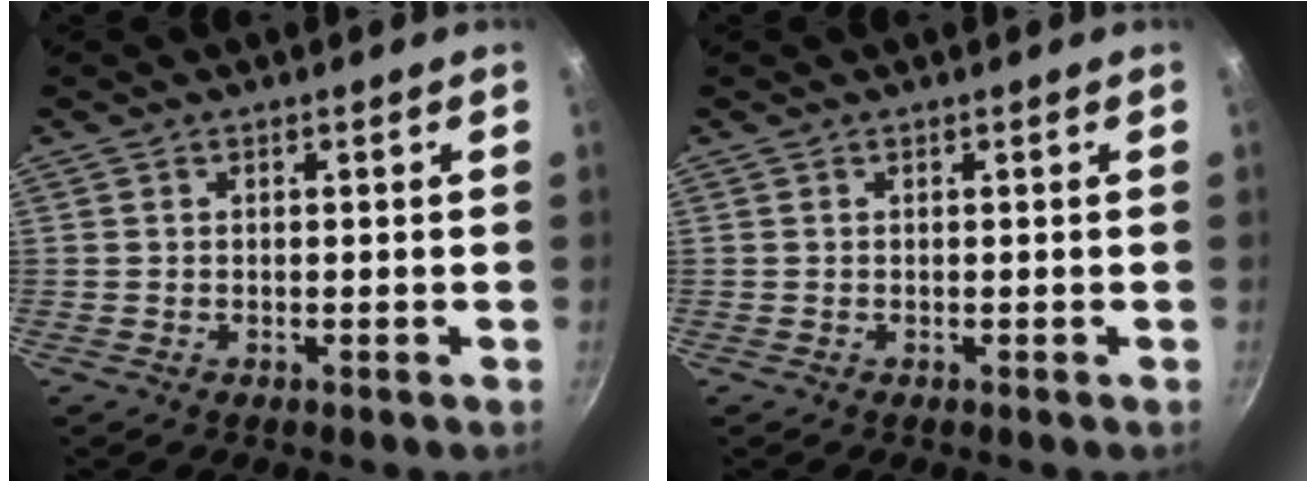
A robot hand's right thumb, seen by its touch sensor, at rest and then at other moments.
{"total": 0.0}